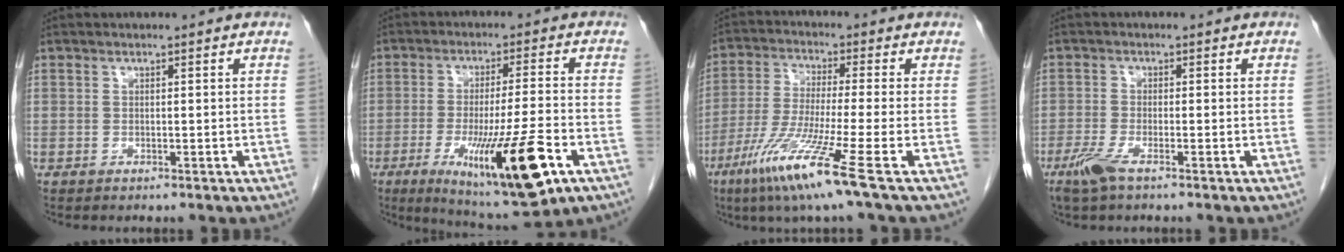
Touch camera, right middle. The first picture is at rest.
{"total": 16.5, "force": [-6.8, 1.3, 15.0], "torque": [-0.239, -0.035, -0.099]}
{"total": 12.0, "force": [-6.5, -1.5, 10.0], "torque": [-0.202, -0.043, -0.126]}
{"total": 3.7, "force": [-2.3, 0.6, 2.8], "torque": [-0.066, -0.009, -0.050]}